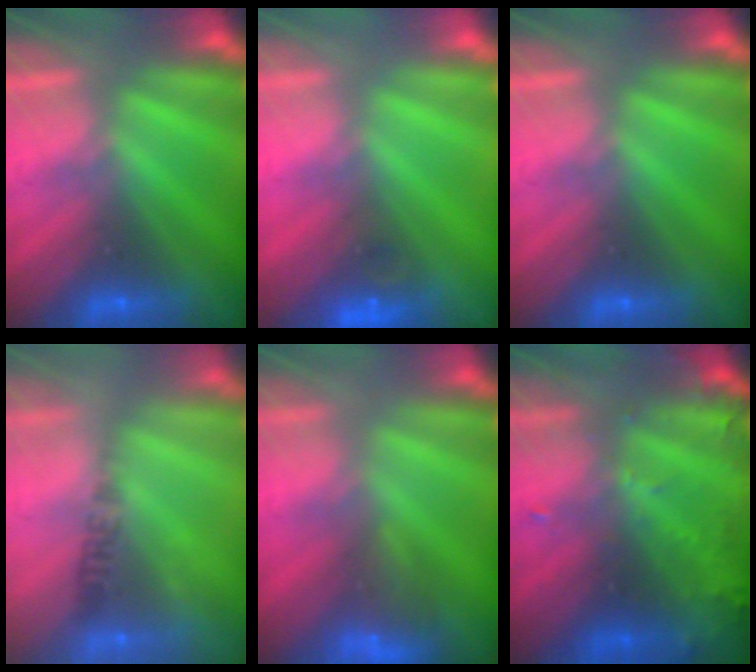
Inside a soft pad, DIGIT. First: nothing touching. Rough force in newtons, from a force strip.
{"total": 4.4}
{"total": 0.0}
{"total": 2.4}
{"total": 8.0}
{"total": 6.1}